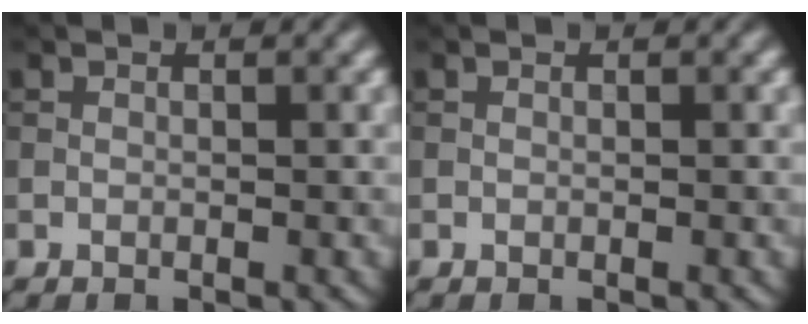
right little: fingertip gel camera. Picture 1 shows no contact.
{"total": 0.0}